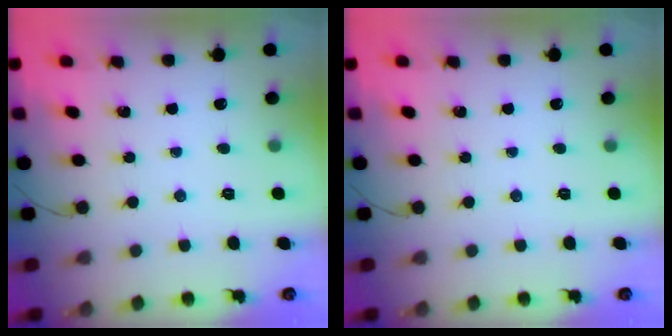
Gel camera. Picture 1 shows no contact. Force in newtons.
{"total": 0.0}